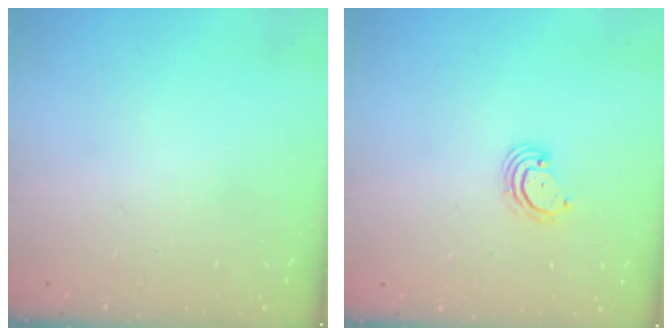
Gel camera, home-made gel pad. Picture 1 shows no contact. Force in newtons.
{"total": 3.0, "press": 3.0, "slide": 0.2}